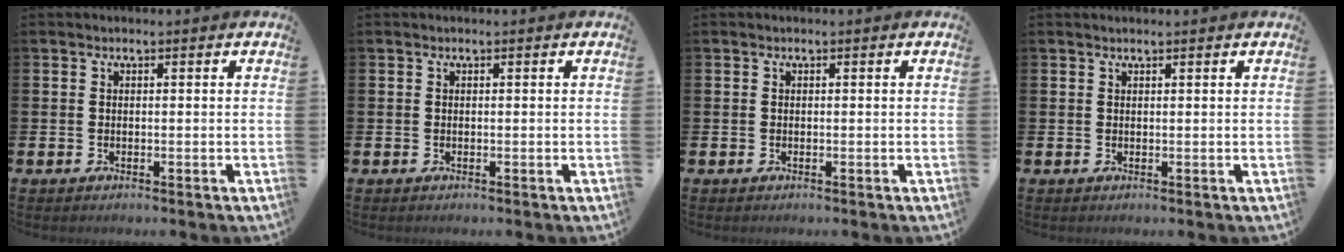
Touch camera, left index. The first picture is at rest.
{"total": 0.0}
{"total": 0.0}
{"total": 0.6, "force": [0.6, 0.0, 0.1], "torque": [0.004, -0.003, 0.010]}